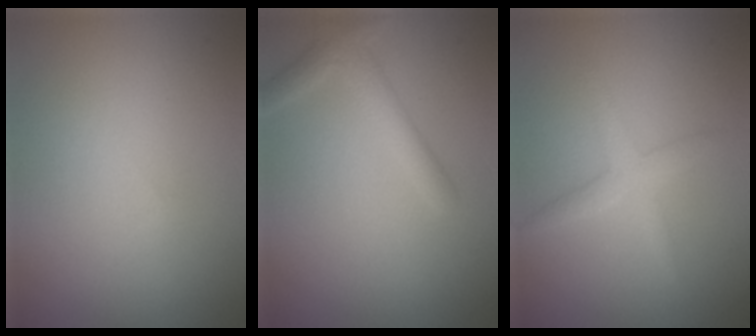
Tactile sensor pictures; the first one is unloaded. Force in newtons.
{"total": 2.5, "press": 2.5, "slide": 0.2}
{"total": 2.1, "press": 2.1, "slide": 0.0}